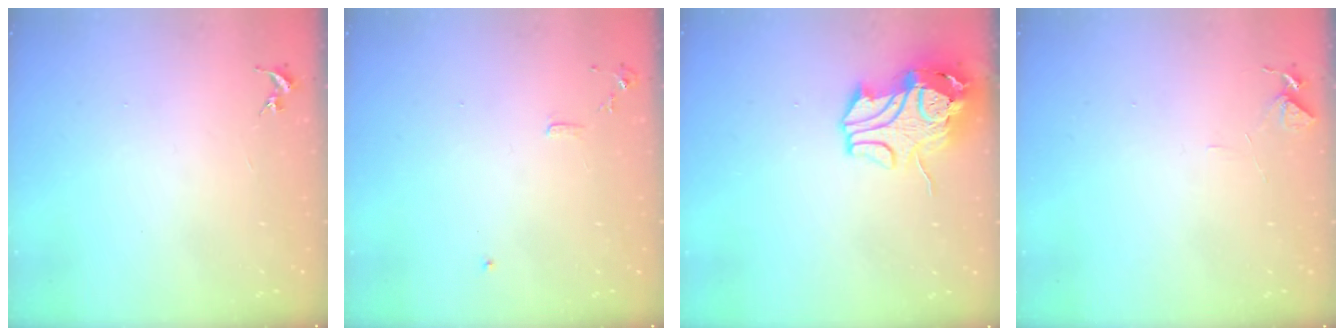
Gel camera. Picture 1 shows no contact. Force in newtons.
{"total": 6.0, "press": 6.0, "slide": 0.7}
{"total": 13.3, "press": 13.1, "slide": 2.0}
{"total": 6.0, "press": 5.9, "slide": 0.6}